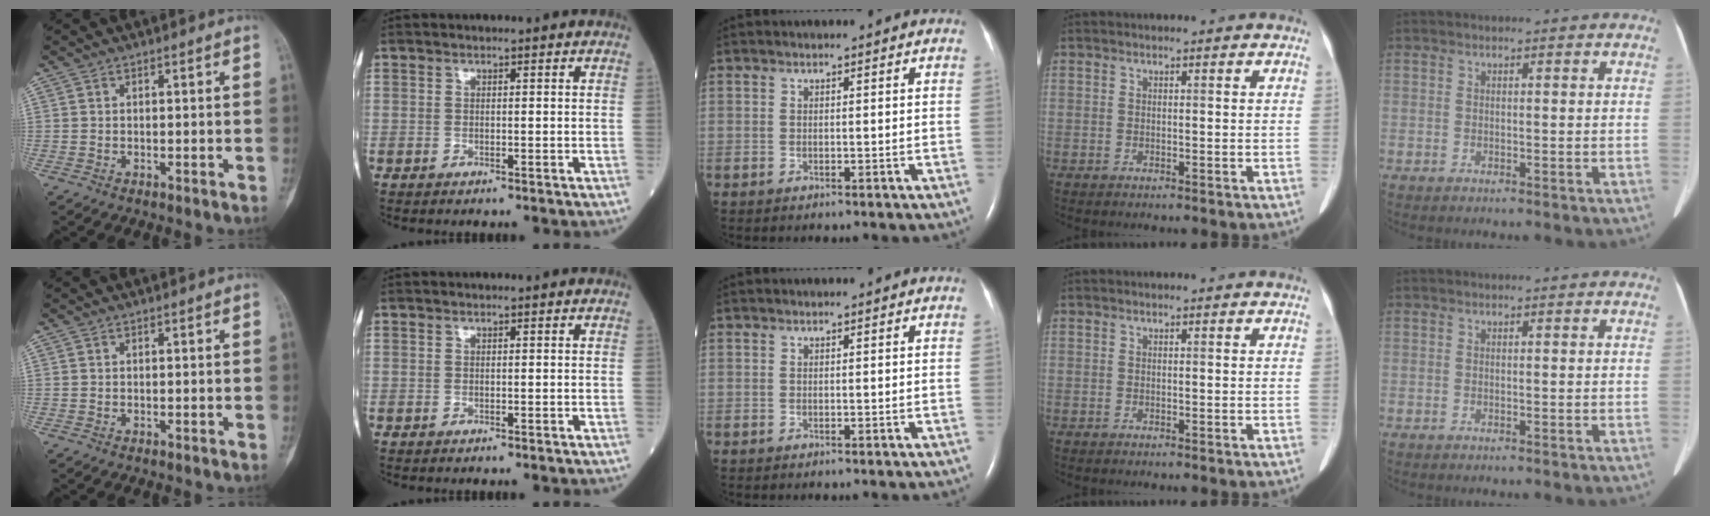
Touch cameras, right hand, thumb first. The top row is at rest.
{}